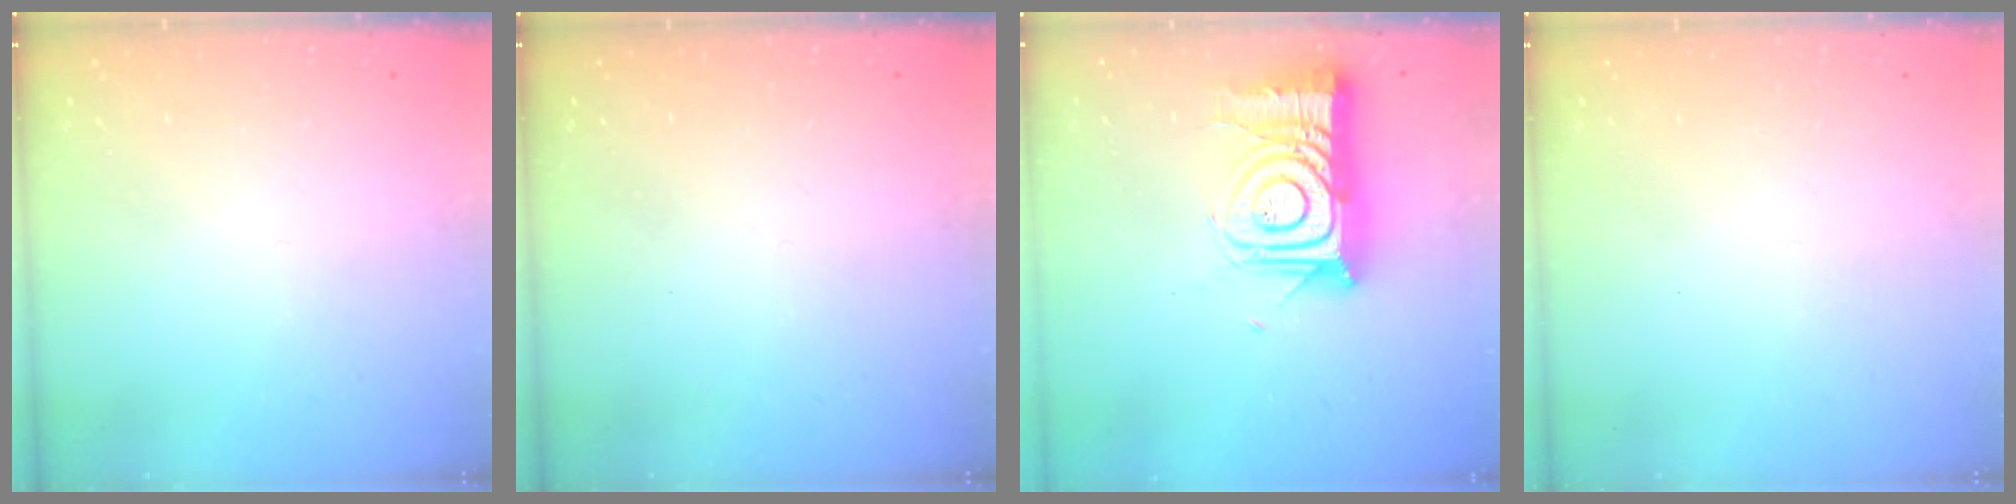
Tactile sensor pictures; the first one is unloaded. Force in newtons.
{"total": 0.0}
{"total": 16.7, "press": 16.6, "slide": 1.4}
{"total": 1.6, "press": 1.6, "slide": 0.1}